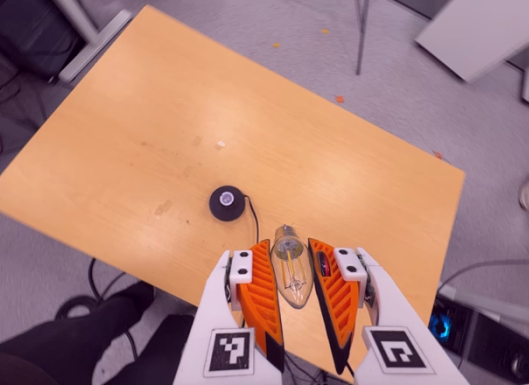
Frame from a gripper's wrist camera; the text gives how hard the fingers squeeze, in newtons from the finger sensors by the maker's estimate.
{"total": 13.9, "left": 15.3, "right": 12.5}